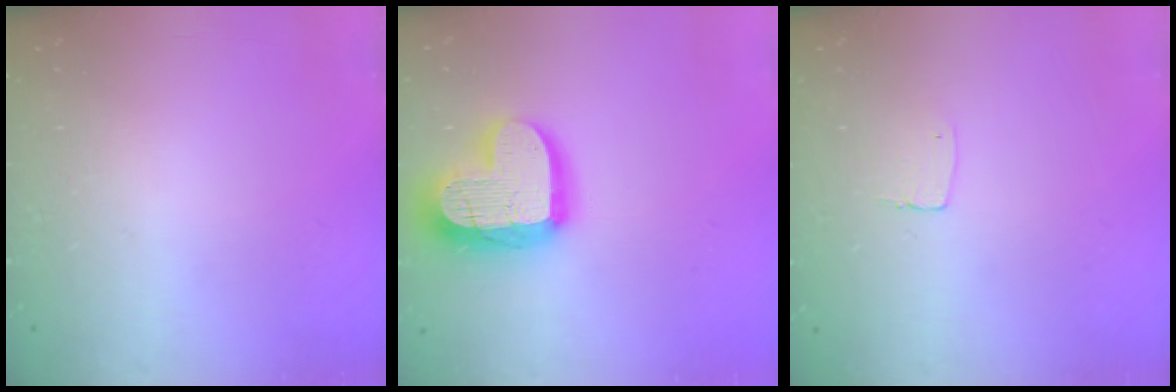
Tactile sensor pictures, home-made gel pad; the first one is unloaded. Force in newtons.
{"total": 18.1, "press": 18.0, "slide": 1.5}
{"total": 3.8, "press": 3.8, "slide": 0.2}